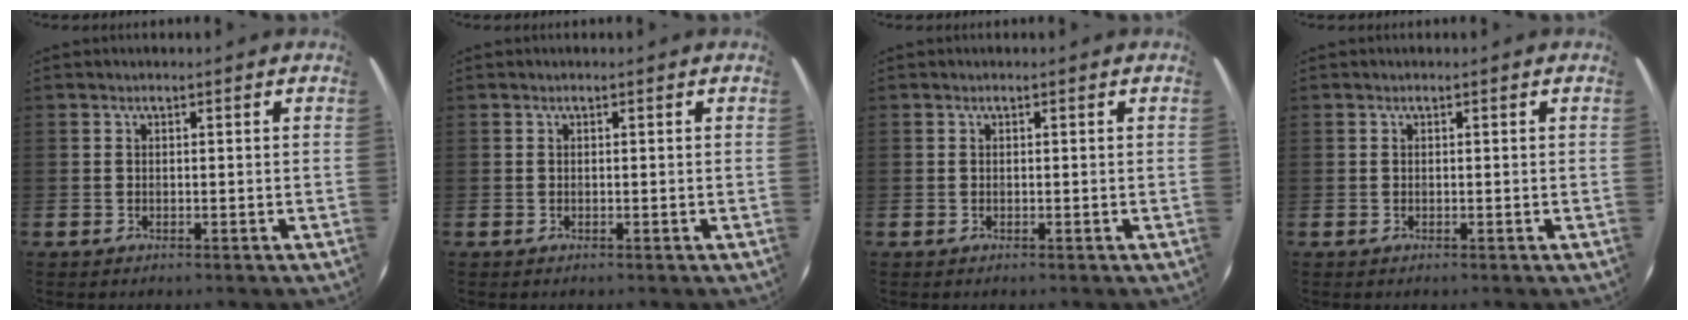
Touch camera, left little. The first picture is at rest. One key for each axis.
{"total": 0.0}
{"total": 0.0}
{"total": 0.0}